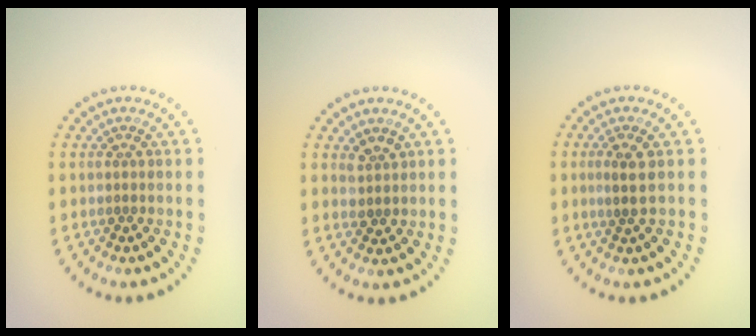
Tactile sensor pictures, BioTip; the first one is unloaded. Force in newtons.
{"total": 1.4, "press": 1.3, "slide": 0.6}
{"total": 1.9, "press": 1.7, "slide": 0.9}